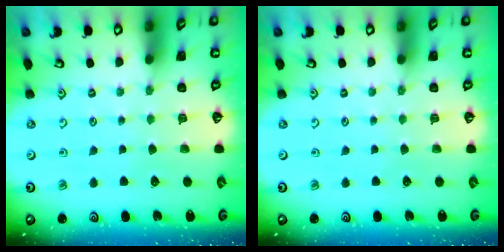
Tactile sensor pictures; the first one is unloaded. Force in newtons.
{"total": 0.0}